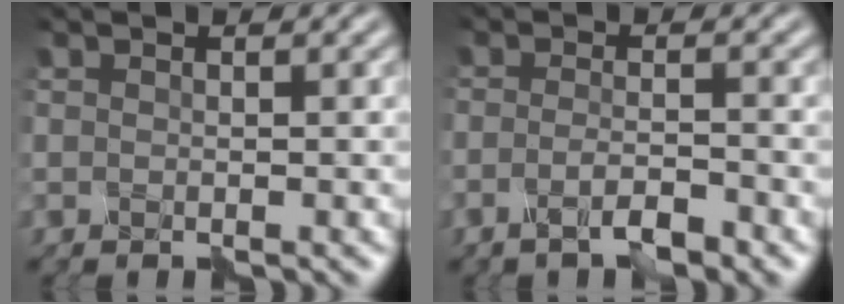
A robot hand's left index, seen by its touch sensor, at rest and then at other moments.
{"total": 2.7, "force": [-1.6, 0.7, 2.1], "torque": [-0.038, 0.000, -0.034]}